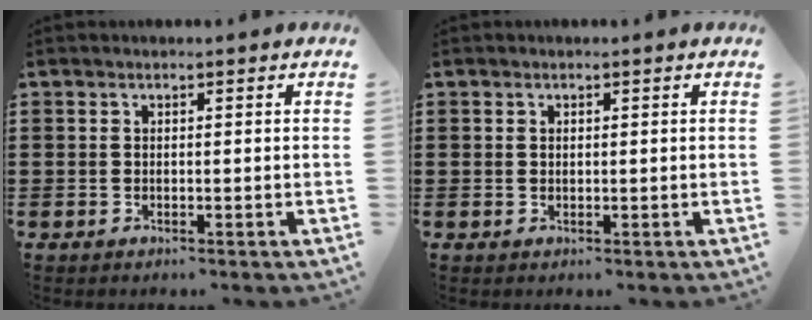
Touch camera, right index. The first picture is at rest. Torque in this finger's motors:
{"motor_torque": [-0.67, 1.38, -0.03, -0.01]}